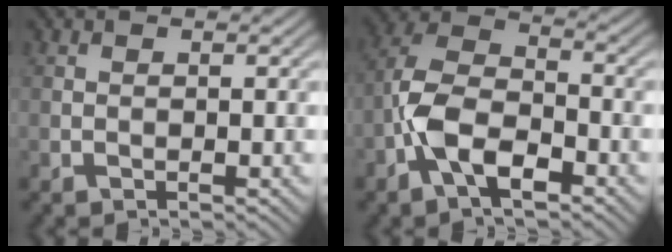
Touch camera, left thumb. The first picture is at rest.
{"total": 8.8, "force": [-4.0, 4.4, 6.5], "torque": [-0.130, 0.009, -0.097]}